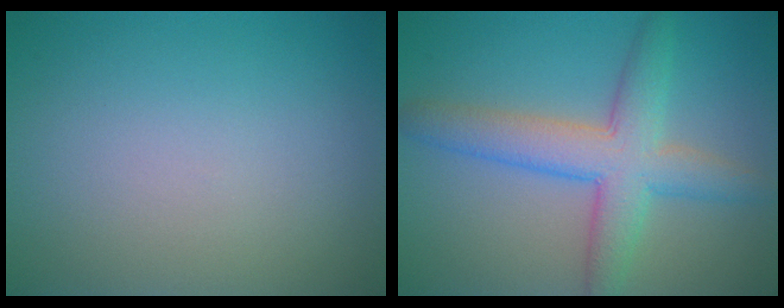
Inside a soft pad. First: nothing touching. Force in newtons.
{"total": 5.8, "press": 5.8, "slide": 0.4}